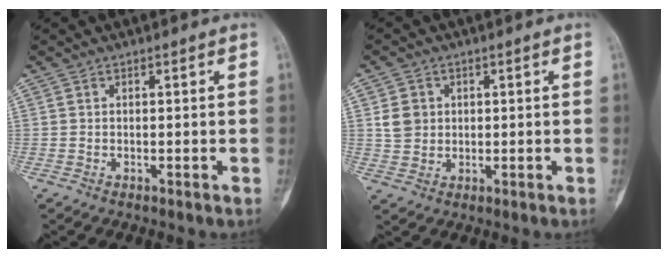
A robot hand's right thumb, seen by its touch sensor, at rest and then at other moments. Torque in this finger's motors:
{"motor_torque": [0.20, 0.05, 0.00, -0.13, 0.01]}